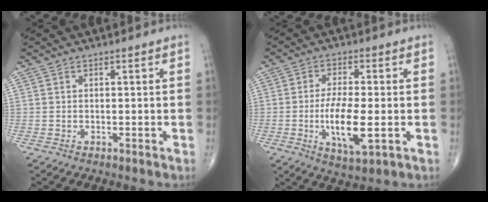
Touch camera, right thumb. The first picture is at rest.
{"total": 10.1, "force": [-1.9, 3.3, 9.3], "torque": [-0.172, -0.008, -0.032]}